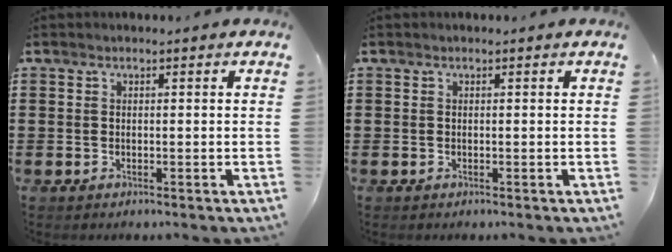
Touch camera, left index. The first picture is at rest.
{"total": 0.0}